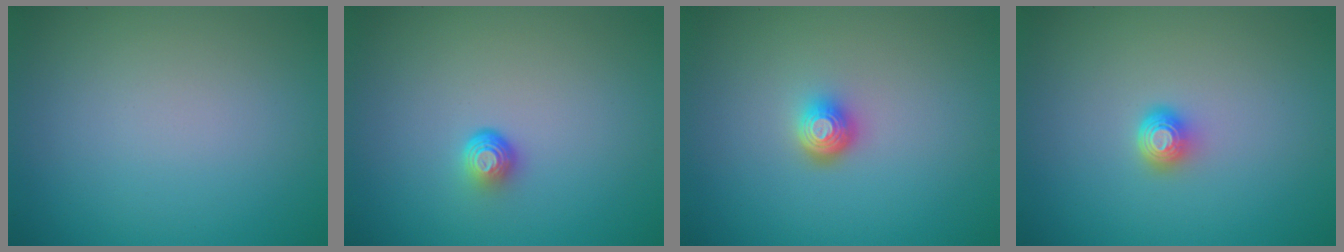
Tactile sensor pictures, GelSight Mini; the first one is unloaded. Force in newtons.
{"total": 1.7, "press": 1.1, "slide": 1.3}
{"total": 1.9, "press": 1.4, "slide": 1.2}
{"total": 1.6, "press": 1.3, "slide": 1.1}